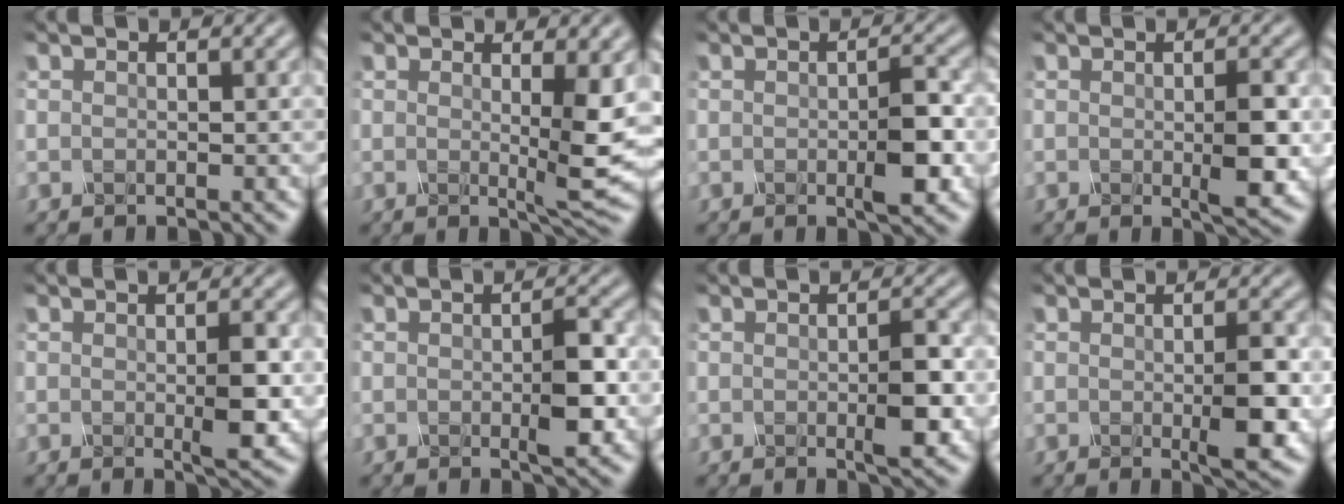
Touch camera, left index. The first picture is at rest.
{"total": 5.2, "force": [0.1, 0.7, 5.2], "torque": [-0.087, -0.007, 0.009]}
{"total": 3.2, "force": [-0.8, 0.4, 3.0], "torque": [-0.063, 0.000, -0.011]}
{"total": 3.3, "force": [-0.5, 0.4, 3.2], "torque": [-0.064, -0.003, -0.003]}
{"total": 3.0, "force": [-0.3, 0.3, 2.9], "torque": [-0.059, -0.002, -0.001]}
{"total": 2.8, "force": [-0.6, 0.3, 2.8], "torque": [-0.059, 0.000, -0.007]}
{"total": 2.9, "force": [-0.6, 0.3, 2.8], "torque": [-0.058, 0.000, -0.007]}
{"total": 3.8, "force": [-0.7, 0.5, 3.7], "torque": [-0.071, -0.005, -0.005]}